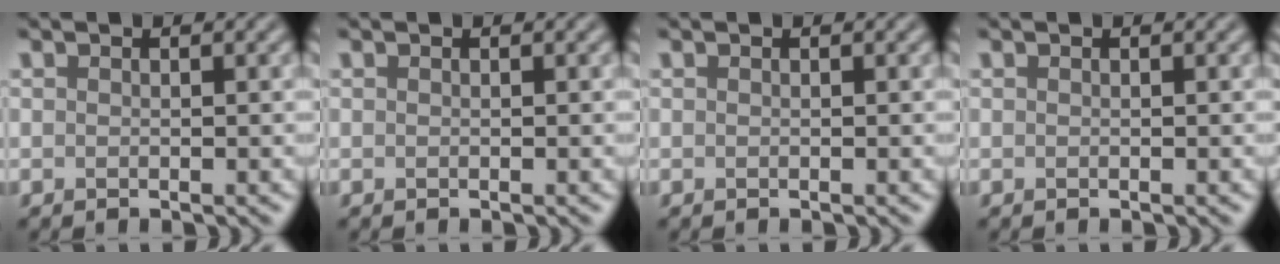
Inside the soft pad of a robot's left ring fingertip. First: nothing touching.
{"total": 0.0}
{"total": 0.0}
{"total": 0.0}